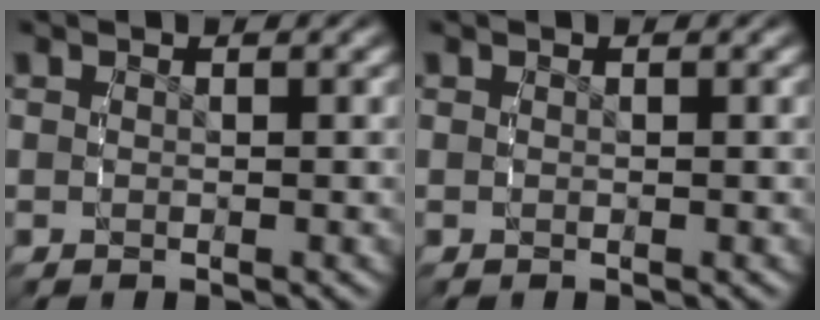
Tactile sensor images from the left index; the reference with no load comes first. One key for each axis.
{"total": 0.0}